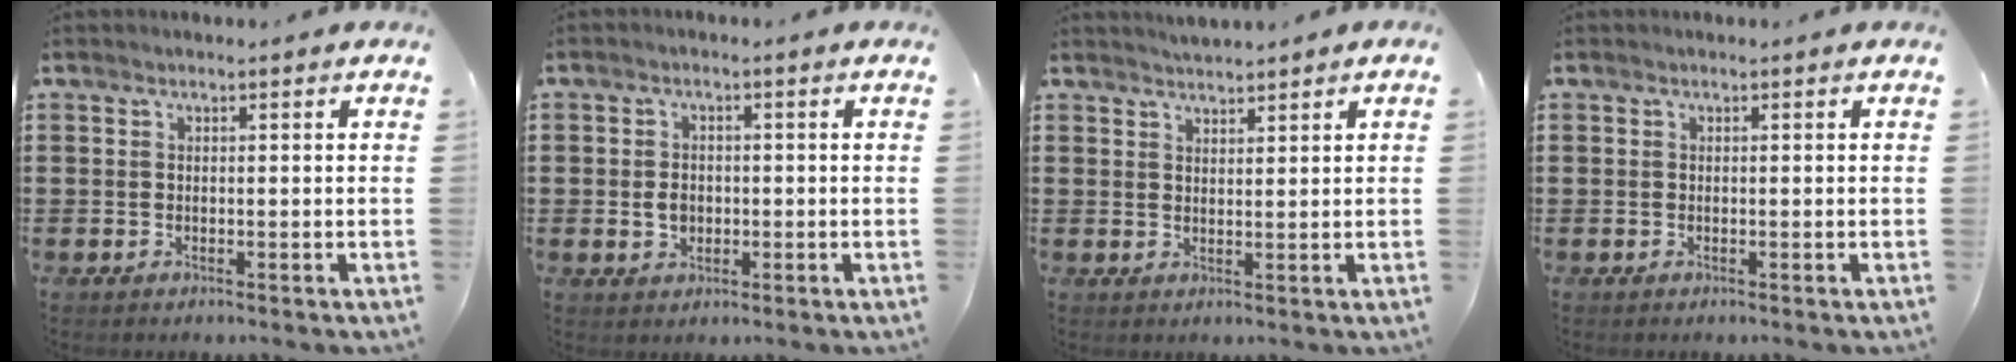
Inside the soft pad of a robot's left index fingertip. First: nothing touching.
{"total": 2.6, "force": [-0.2, 2.0, 1.7], "torque": [-0.030, 0.000, -0.006]}
{"total": 1.8, "force": [1.8, 0.0, -0.3], "torque": [0.000, 0.001, 0.035]}
{"total": 0.0}